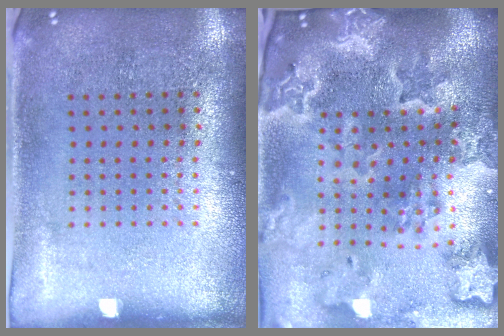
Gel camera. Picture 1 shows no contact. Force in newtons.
{"total": 4.2, "press": 3.5, "slide": 2.4}